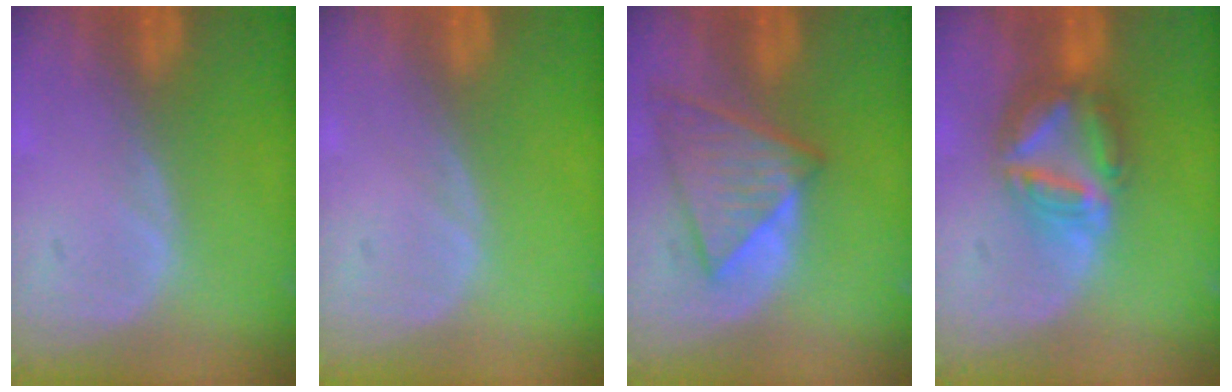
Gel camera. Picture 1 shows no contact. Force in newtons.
{"total": 0.0}
{"total": 7.7, "press": 7.1, "slide": 3.0}
{"total": 7.9, "press": 6.7, "slide": 4.1}